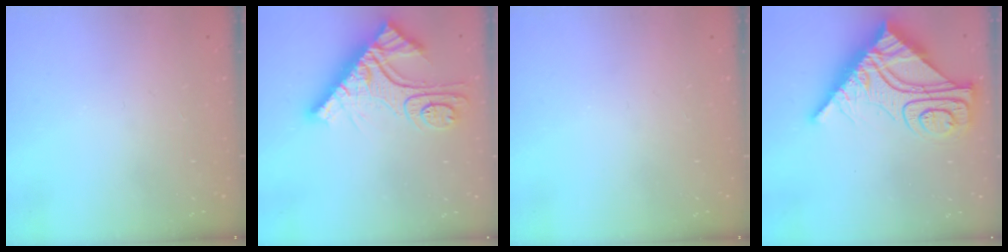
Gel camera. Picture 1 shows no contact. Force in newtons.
{"total": 17.4, "press": 17.3, "slide": 1.8}
{"total": 0.0}
{"total": 18.5, "press": 18.4, "slide": 2.0}